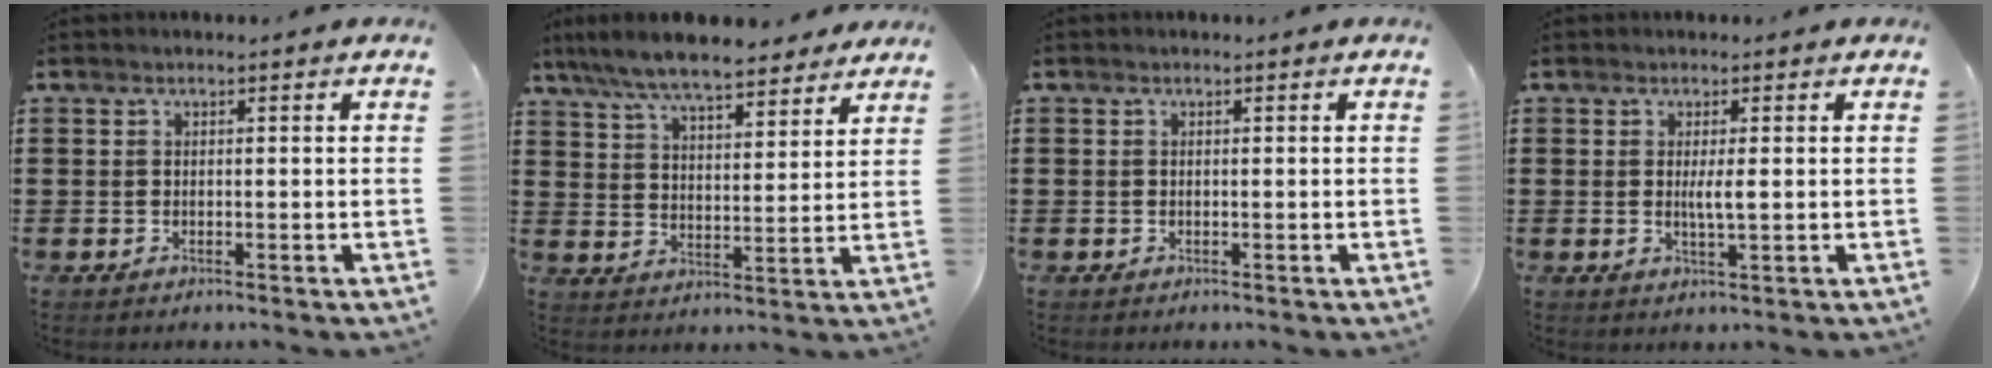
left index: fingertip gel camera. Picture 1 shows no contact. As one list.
[{"total": 8.1, "force": [7.4, 1.2, 3.1], "torque": [-0.089, -0.027, 0.134]}, {"total": 0.6, "force": [-0.1, 0.6, 0.0], "torque": [-0.002, 0.004, -0.004]}, {"total": 2.5, "force": [0.2, 0.3, 2.4], "torque": [-0.048, -0.004, 0.003]}]